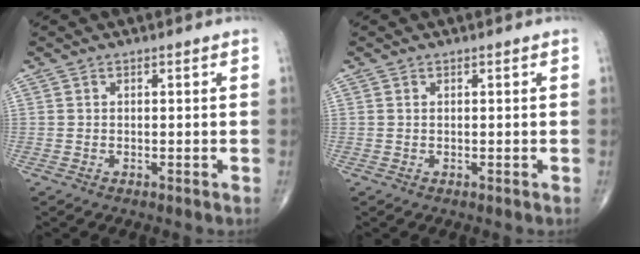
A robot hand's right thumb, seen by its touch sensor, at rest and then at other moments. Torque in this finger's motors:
{"motor_torque": [0.00, 0.14, -0.18, -0.05, 0.01]}